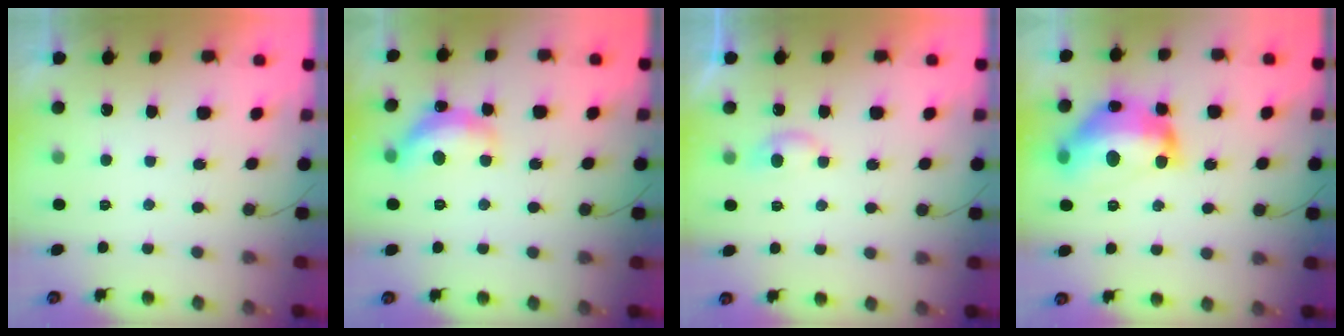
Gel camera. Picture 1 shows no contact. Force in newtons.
{"total": 13.4, "press": 13.3, "slide": 0.7}
{"total": 4.5, "press": 4.5, "slide": 0.5}
{"total": 18.8, "press": 18.8, "slide": 1.1}